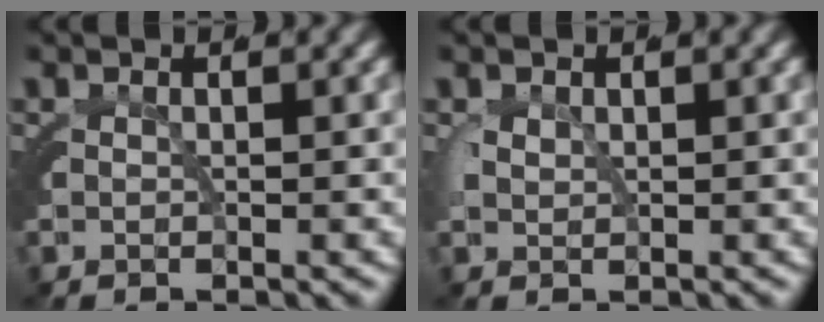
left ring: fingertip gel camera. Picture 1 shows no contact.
{"total": 0.8, "force": [0.6, 0.1, 0.5], "torque": [-0.016, -0.006, 0.021]}